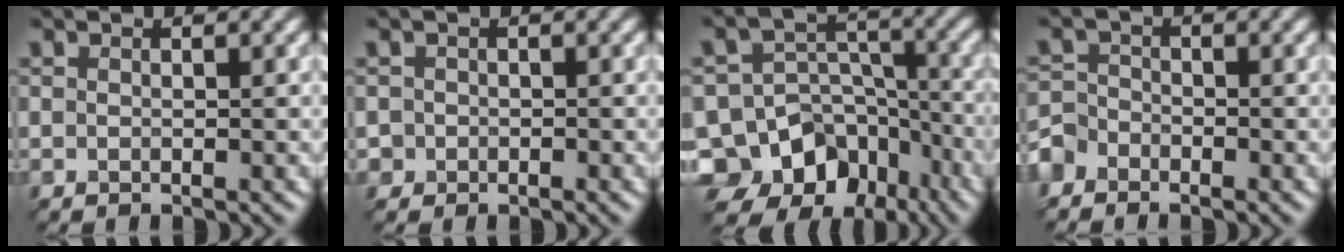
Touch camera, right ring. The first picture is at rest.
{"total": 1.5, "force": [-0.9, -0.3, -1.2], "torque": [0.009, 0.005, 0.001]}
{"total": 14.6, "force": [-10.0, 10.3, 2.8], "torque": [-0.074, -0.018, -0.139]}
{"total": 2.8, "force": [-2.7, 0.6, -0.2], "torque": [-0.025, -0.001, -0.040]}